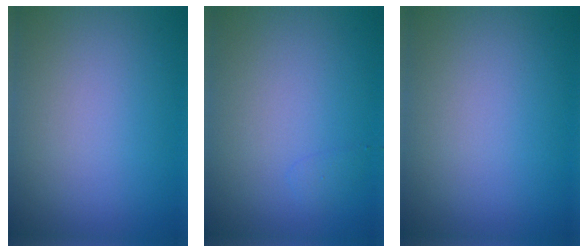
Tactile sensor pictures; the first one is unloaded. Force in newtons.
{"total": 0.6, "press": 0.6, "slide": 0.1}
{"total": 0.0}